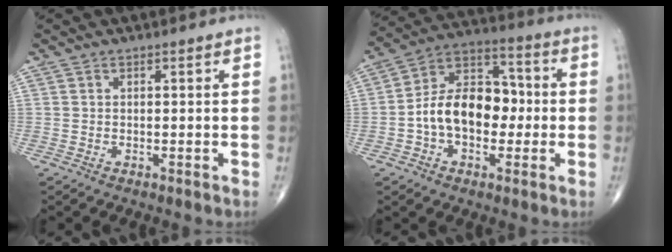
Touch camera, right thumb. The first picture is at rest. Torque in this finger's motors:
{"motor_torque": [0.17, 0.15, 0.65, -0.35, 0.12]}